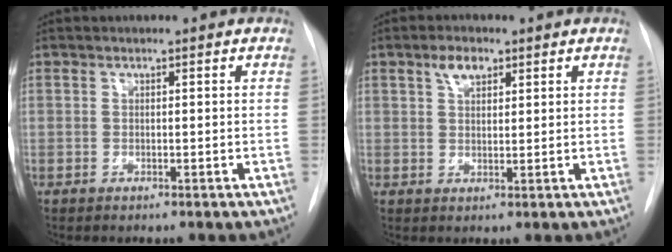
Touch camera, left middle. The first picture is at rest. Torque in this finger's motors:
{"motor_torque": [0.27, -0.18, -0.08, -0.02]}